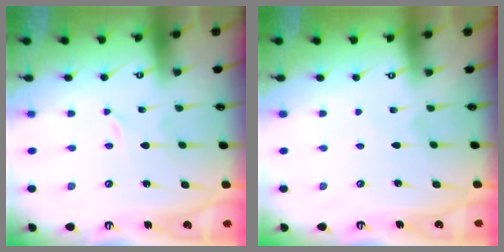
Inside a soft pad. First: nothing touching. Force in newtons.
{"total": 1.6, "press": 1.6, "slide": 0.2}